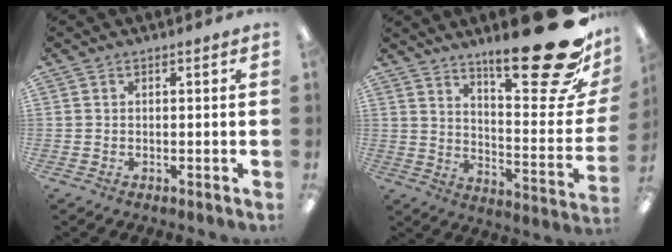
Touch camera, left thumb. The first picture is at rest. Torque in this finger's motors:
{"motor_torque": [2.27, 1.31, 1.30, -1.47, 0.07]}